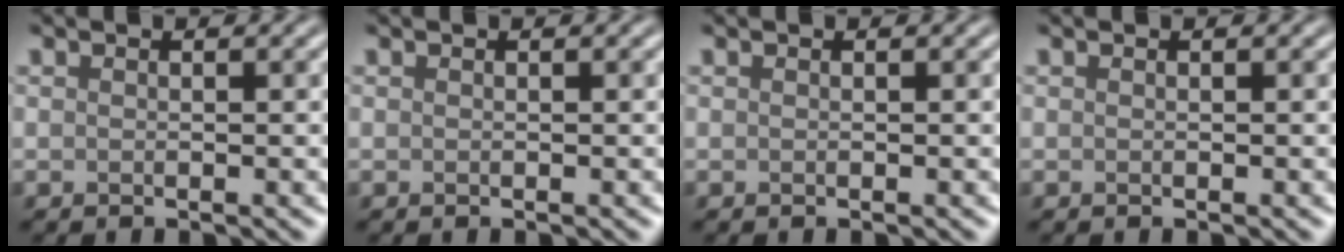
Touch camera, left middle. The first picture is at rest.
{"total": 0.0}
{"total": 0.0}
{"total": 0.0}